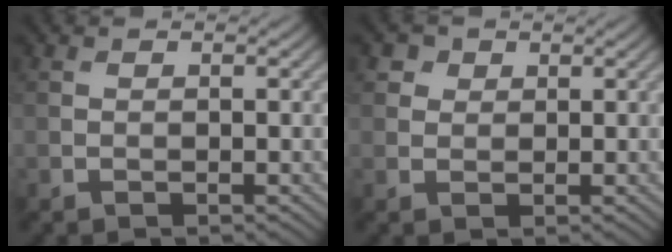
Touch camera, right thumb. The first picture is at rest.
{"total": 2.5, "force": [1.3, 2.0, 0.7], "torque": [-0.017, -0.009, 0.029]}